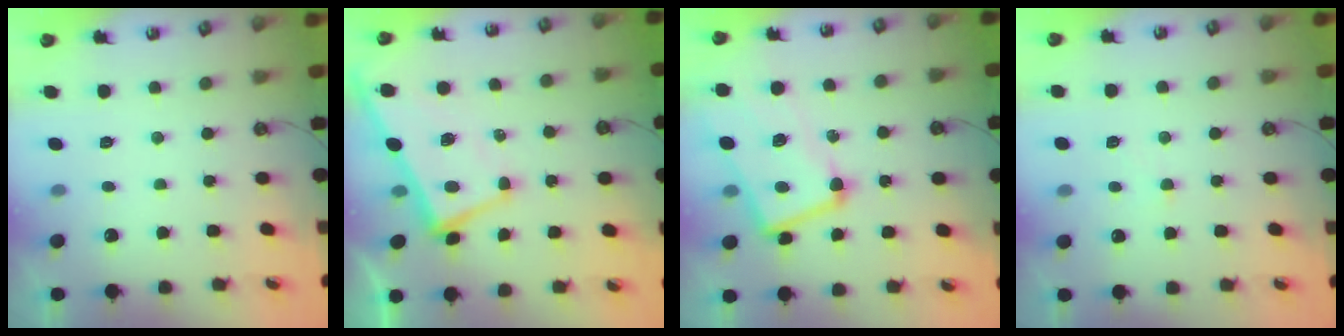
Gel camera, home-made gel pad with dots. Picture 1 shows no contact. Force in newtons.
{"total": 1.0, "press": 0.6, "slide": 0.8}
{"total": 8.4, "press": 8.3, "slide": 1.6}
{"total": 1.0, "press": 1.0, "slide": 0.2}